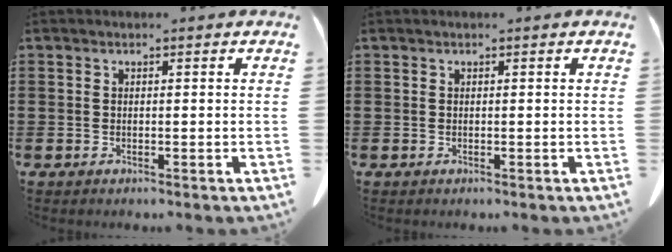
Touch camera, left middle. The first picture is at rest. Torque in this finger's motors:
{"motor_torque": [-0.04, 0.03, 0.00, -0.01]}